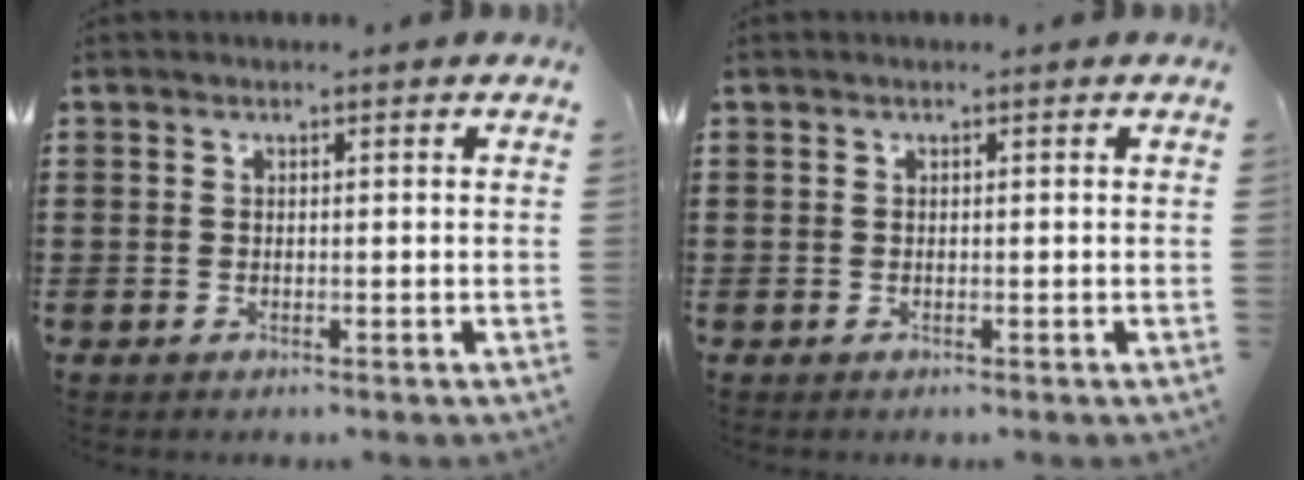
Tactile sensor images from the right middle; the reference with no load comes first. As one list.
[{"total": 0.0}]